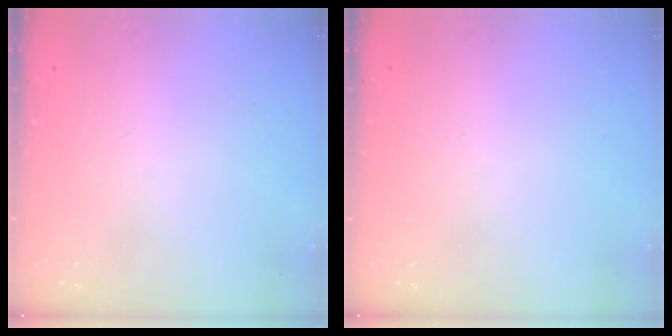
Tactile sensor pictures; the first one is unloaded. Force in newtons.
{"total": 0.0}